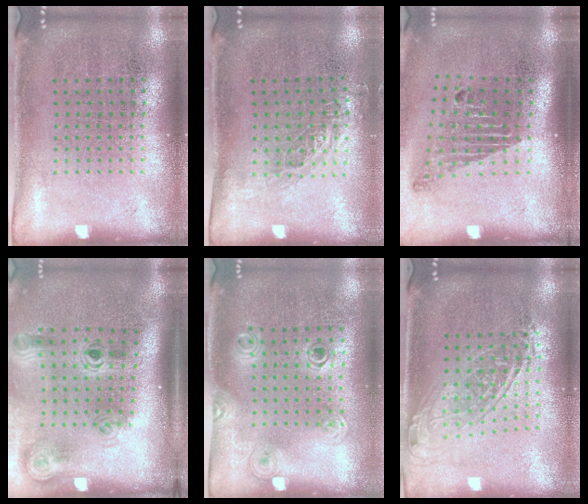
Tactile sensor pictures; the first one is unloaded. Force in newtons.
{"total": 0.8, "press": 0.8, "slide": 0.2}
{"total": 1.8, "press": 1.2, "slide": 1.3}
{"total": 1.9, "press": 1.3, "slide": 1.5}
{"total": 1.2, "press": 1.1, "slide": 0.5}
{"total": 1.6, "press": 1.2, "slide": 1.0}